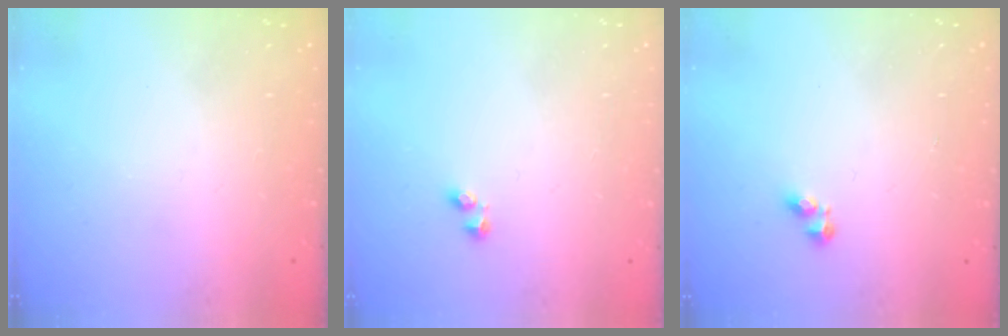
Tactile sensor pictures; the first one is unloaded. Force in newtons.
{"total": 1.9, "press": 1.9, "slide": 0.5}
{"total": 3.2, "press": 3.1, "slide": 0.4}